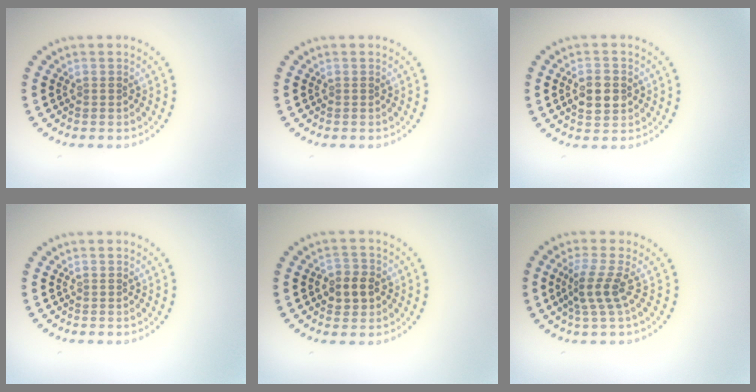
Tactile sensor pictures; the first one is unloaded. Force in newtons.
{"total": 0.0}
{"total": 2.9, "press": 2.9, "slide": 0.2}
{"total": 0.0}
{"total": 2.8, "press": 2.8, "slide": 0.4}
{"total": 2.6, "press": 1.8, "slide": 1.9}